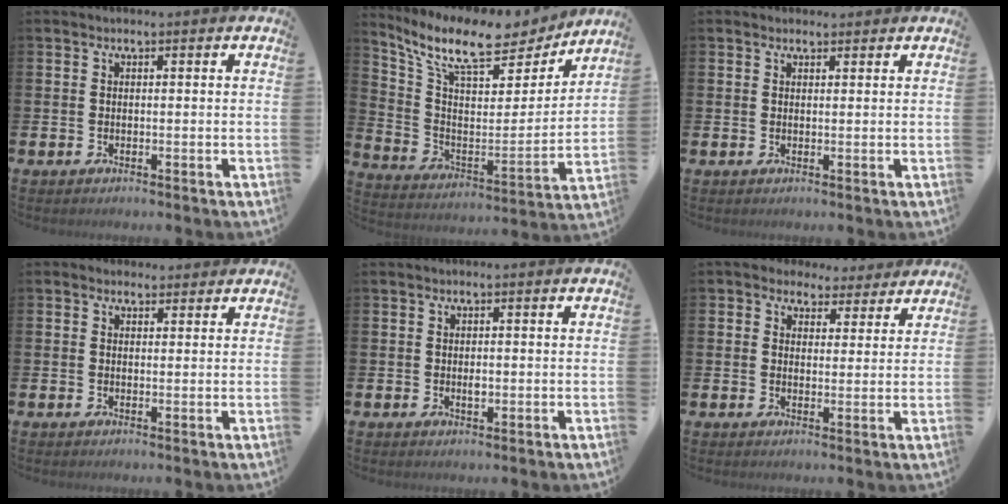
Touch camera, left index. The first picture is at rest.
{"total": 11.4, "force": [9.7, 3.2, 5.0], "torque": [-0.129, -0.063, 0.163]}
{"total": 1.2, "force": [1.1, 0.5, 0.2], "torque": [0.007, 0.001, 0.018]}
{"total": 1.8, "force": [1.6, 0.8, 0.1], "torque": [0.007, 0.000, 0.028]}
{"total": 1.0, "force": [0.2, 0.5, 0.8], "torque": [-0.002, -0.003, -0.001]}
{"total": 4.0, "force": [3.2, 2.4, 0.5], "torque": [-0.014, -0.015, 0.052]}